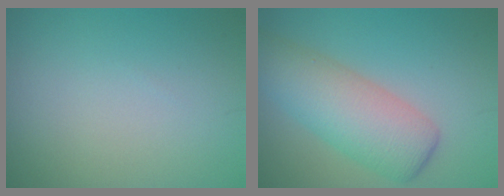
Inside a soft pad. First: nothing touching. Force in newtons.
{"total": 6.3, "press": 6.3, "slide": 0.2}